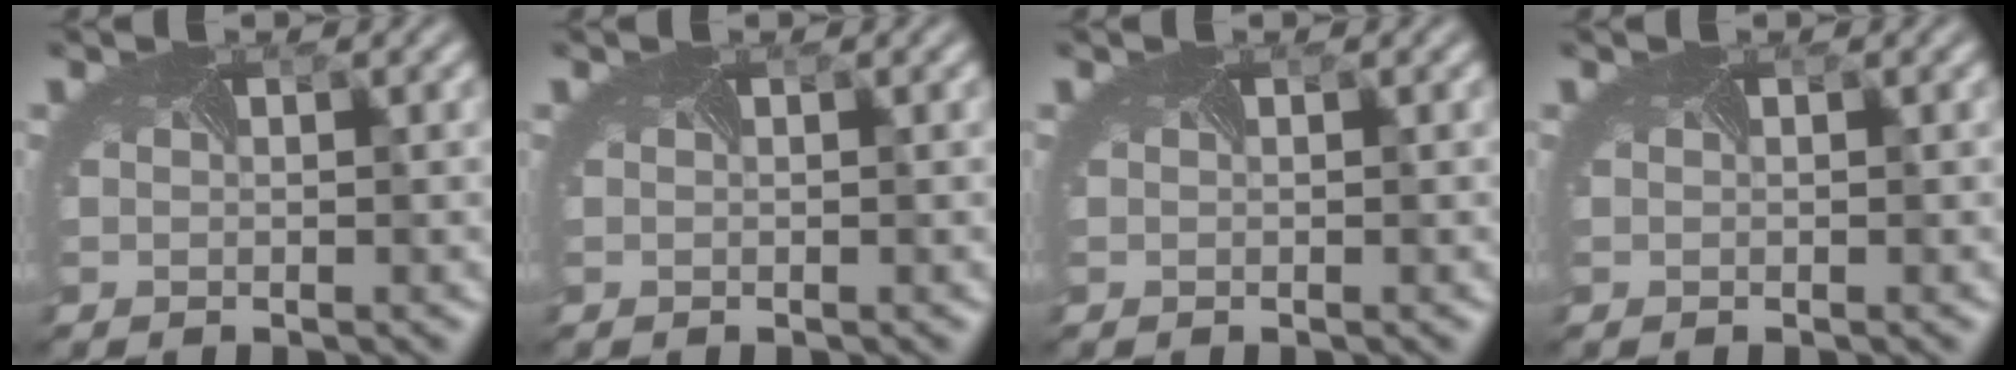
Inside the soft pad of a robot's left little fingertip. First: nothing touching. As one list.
[{"total": 0.0}, {"total": 0.0}, {"total": 0.0}]